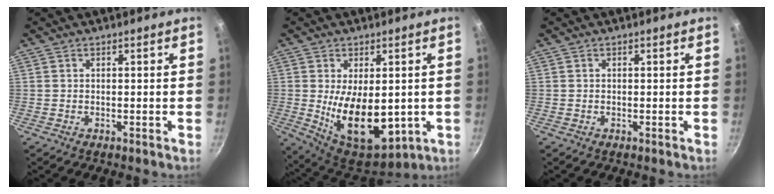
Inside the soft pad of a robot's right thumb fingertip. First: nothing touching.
{"total": 15.6, "force": [-1.1, 8.7, 12.9], "torque": [-0.182, -0.024, 0.009]}
{"total": 0.0}